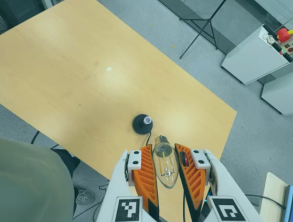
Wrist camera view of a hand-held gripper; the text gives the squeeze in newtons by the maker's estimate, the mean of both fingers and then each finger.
{"total": 15.7, "left": 16.8, "right": 14.6}